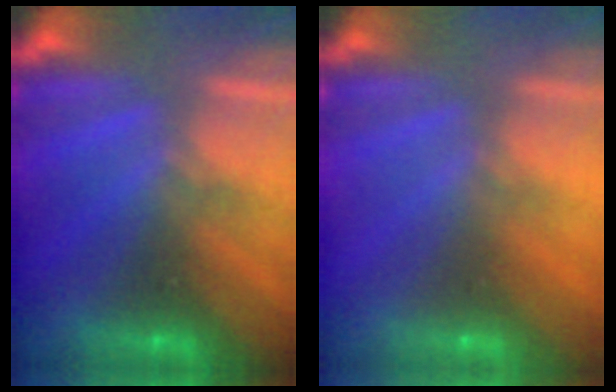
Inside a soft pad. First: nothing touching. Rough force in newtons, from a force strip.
{"total": 2.9}